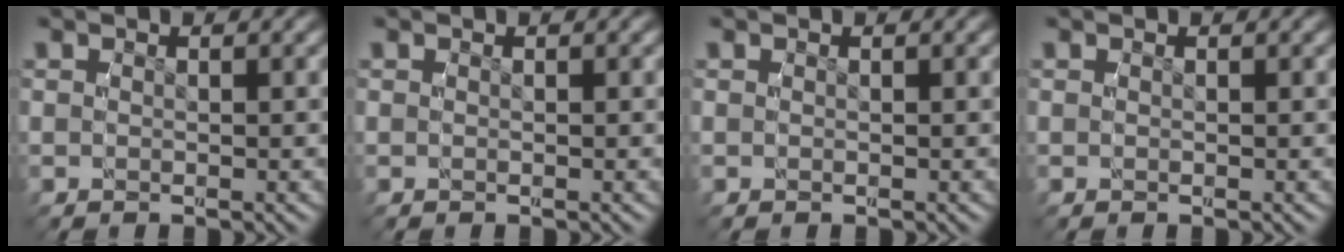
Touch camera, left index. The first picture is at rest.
{"total": 0.0}
{"total": 0.0}
{"total": 0.0}